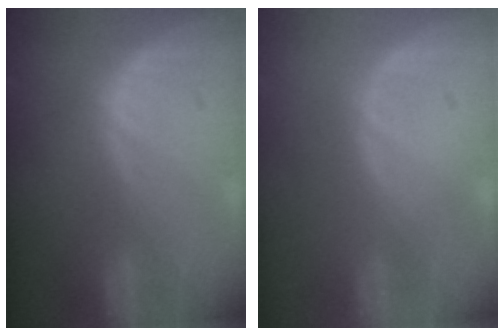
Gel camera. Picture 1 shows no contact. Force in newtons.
{"total": 0.0}